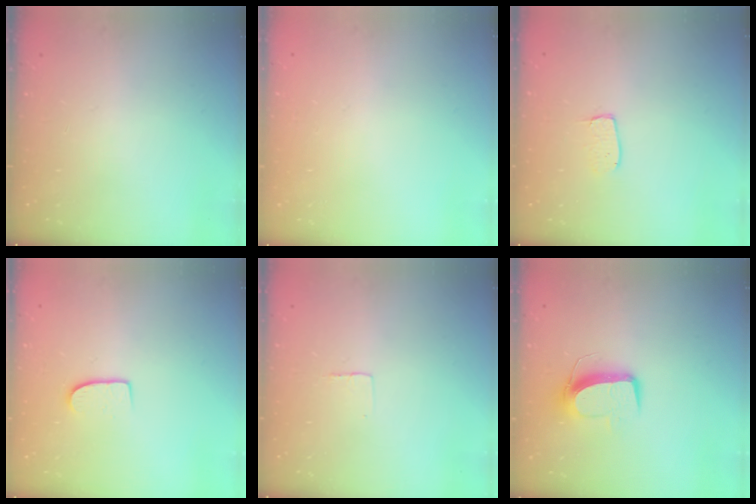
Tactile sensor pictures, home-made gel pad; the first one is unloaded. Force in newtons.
{"total": 0.0}
{"total": 3.9, "press": 3.9, "slide": 0.3}
{"total": 7.3, "press": 7.3, "slide": 0.6}
{"total": 2.3, "press": 2.3, "slide": 0.1}
{"total": 10.5, "press": 10.5, "slide": 0.8}